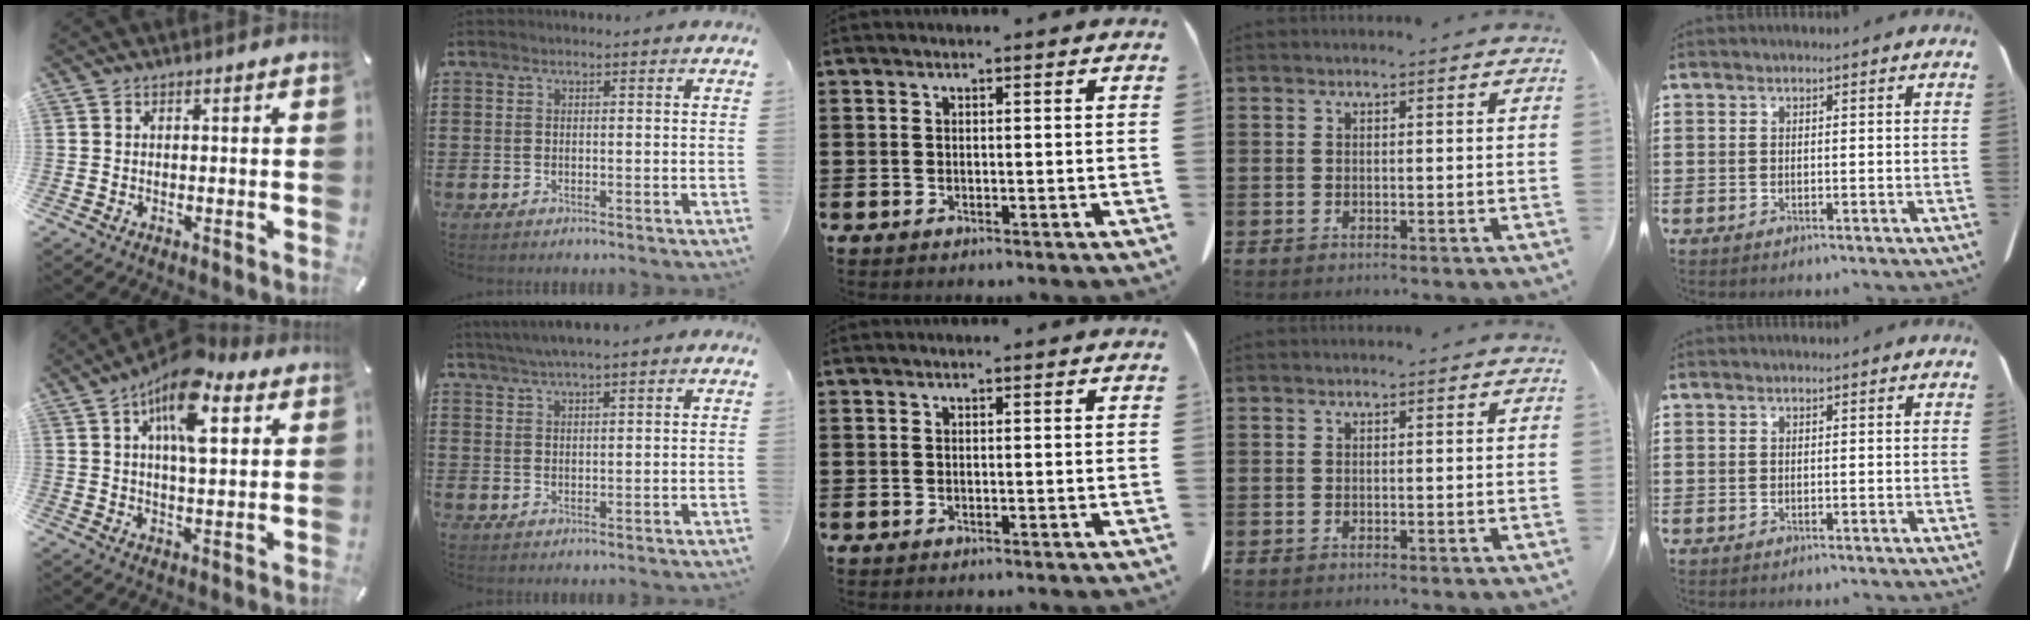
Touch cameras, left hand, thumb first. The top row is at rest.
{"thumb": {"total": 14.4, "force": [7.2, 6.3, 10.7], "torque": [-0.177, -0.018, 0.122]}, "index": {"total": 3.1, "force": [2.6, 0.0, 1.8], "torque": [-0.040, 0.002, 0.047]}}